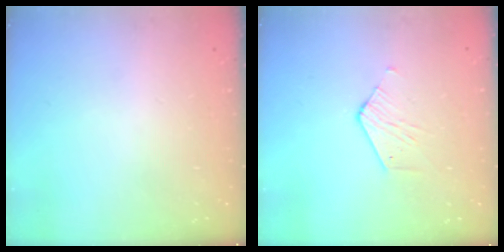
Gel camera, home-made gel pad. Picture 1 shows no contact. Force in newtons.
{"total": 3.9, "press": 3.9, "slide": 0.3}